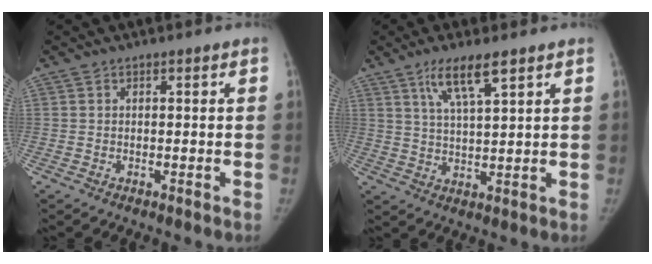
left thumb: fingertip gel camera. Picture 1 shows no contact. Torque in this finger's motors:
{"motor_torque": [-0.04, 0.11, 0.53, -0.20, 0.23]}